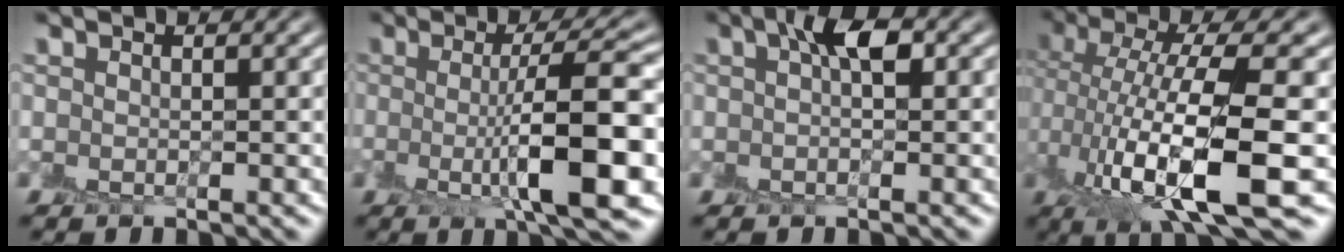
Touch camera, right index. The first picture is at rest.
{"total": 8.8, "force": [-0.8, 1.6, 8.6], "torque": [-0.125, -0.011, -0.010]}
{"total": 3.0, "force": [0.8, 1.0, 2.7], "torque": [-0.040, 0.009, 0.006]}
{"total": 10.3, "force": [-1.6, 2.7, 9.8], "torque": [-0.182, -0.001, -0.026]}